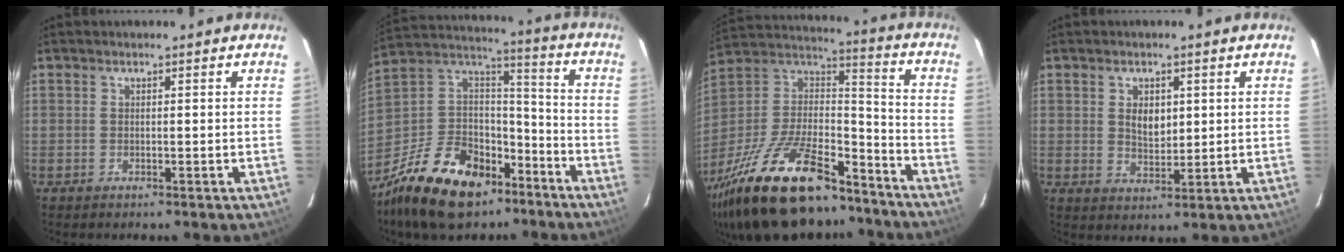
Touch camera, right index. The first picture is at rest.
{"total": 23.4, "force": [-15.0, 13.2, 12.1], "torque": [-0.267, 0.032, -0.238]}
{"total": 33.0, "force": [-23.2, 12.9, 19.7], "torque": [-0.394, -0.008, -0.366]}
{"total": 4.6, "force": [1.2, 3.0, 3.2], "torque": [-0.053, 0.002, 0.024]}